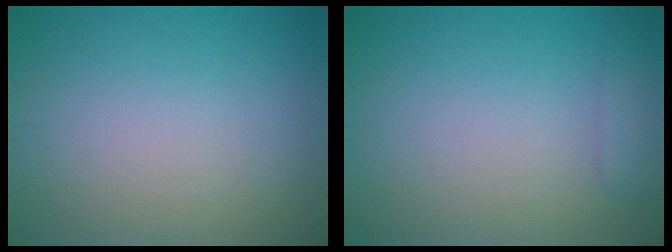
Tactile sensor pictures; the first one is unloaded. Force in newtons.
{"total": 1.9, "press": 1.9, "slide": 0.1}